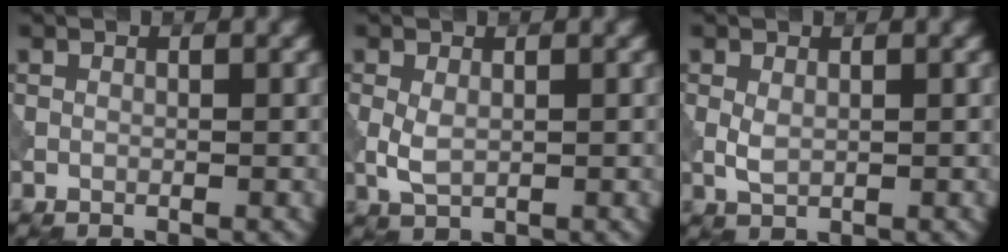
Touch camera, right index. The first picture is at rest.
{"total": 2.2, "force": [0.0, 1.3, 1.8], "torque": [-0.045, -0.002, 0.003]}
{"total": 1.5, "force": [0.1, 0.9, 1.2], "torque": [-0.030, -0.001, 0.006]}